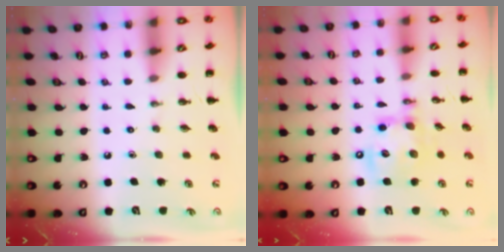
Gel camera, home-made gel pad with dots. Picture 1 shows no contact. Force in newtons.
{"total": 14.2, "press": 14.0, "slide": 2.3}